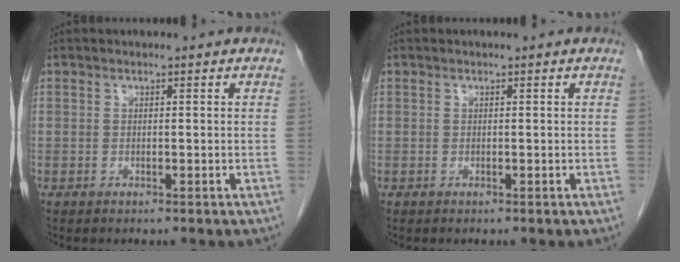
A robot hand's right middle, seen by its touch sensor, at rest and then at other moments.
{"total": 0.0}